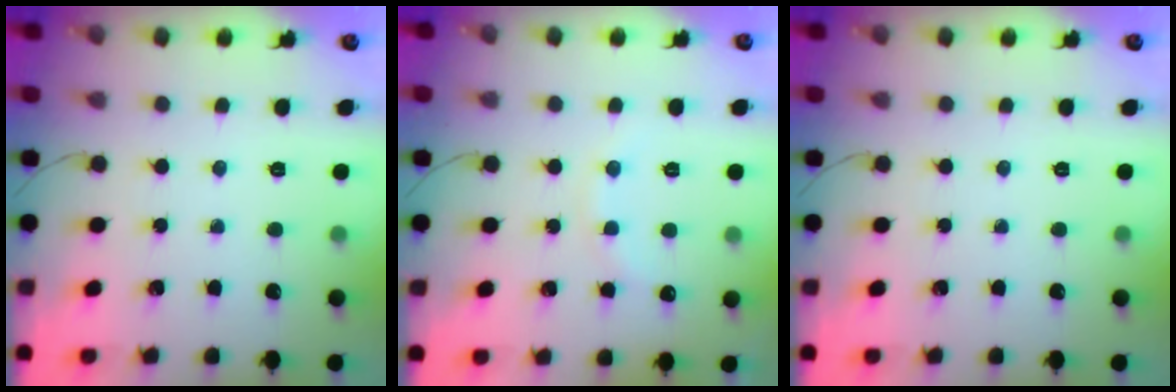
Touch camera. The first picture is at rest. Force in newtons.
{"total": 6.7, "press": 6.5, "slide": 1.6}
{"total": 0.0}